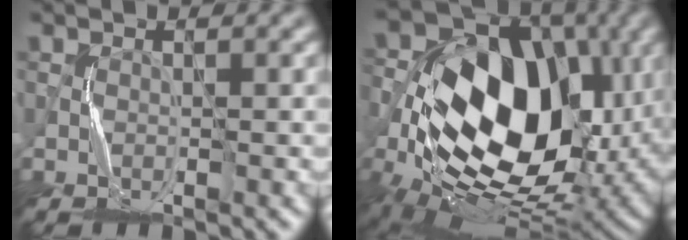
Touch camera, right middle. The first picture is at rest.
{"total": 18.4, "force": [-0.8, 11.9, 14.0], "torque": [-0.241, 0.008, -0.022]}